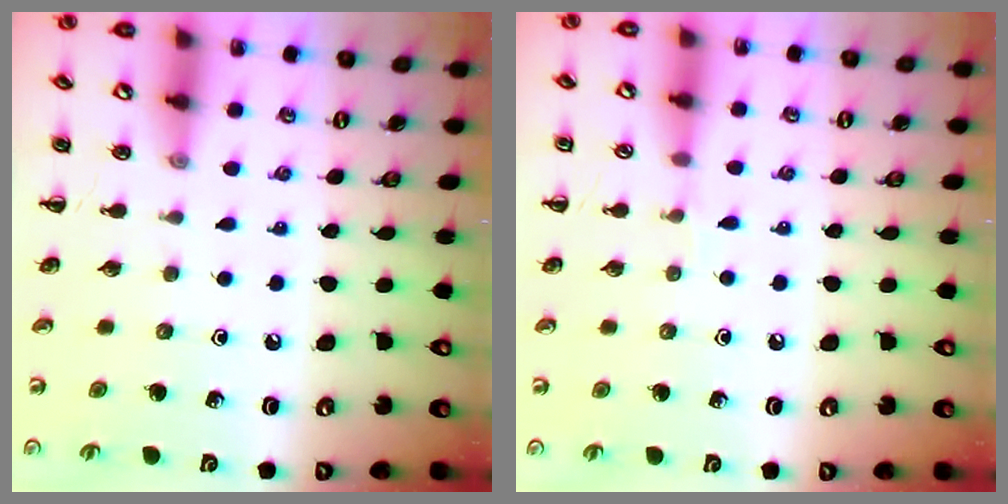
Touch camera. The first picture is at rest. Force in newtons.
{"total": 3.3, "press": 3.1, "slide": 1.2}